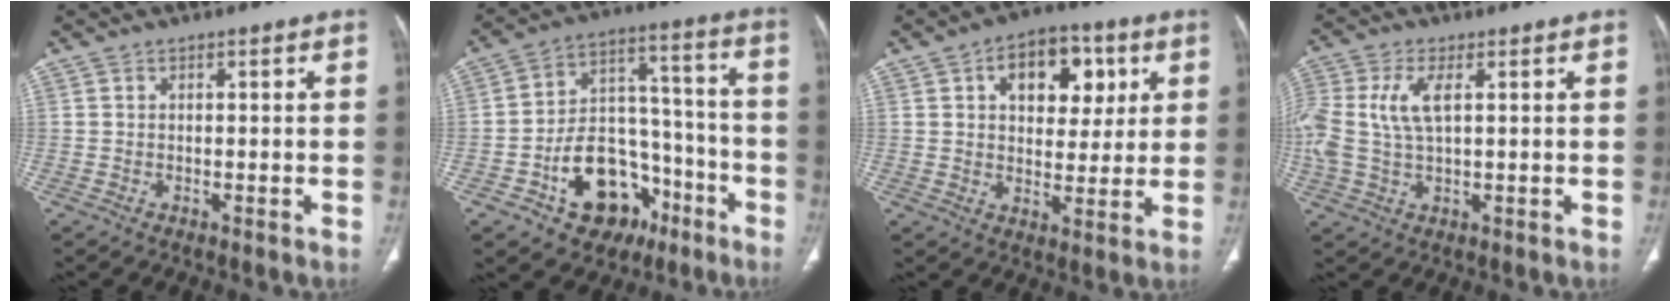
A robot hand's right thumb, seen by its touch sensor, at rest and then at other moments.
{"total": 18.0, "force": [-8.6, 12.1, 10.2], "torque": [-0.109, 0.079, -0.127]}
{"total": 13.3, "force": [4.7, 8.4, 9.2], "torque": [-0.084, -0.002, 0.069]}
{"total": 10.1, "force": [1.9, 5.2, 8.5], "torque": [-0.214, 0.010, 0.041]}